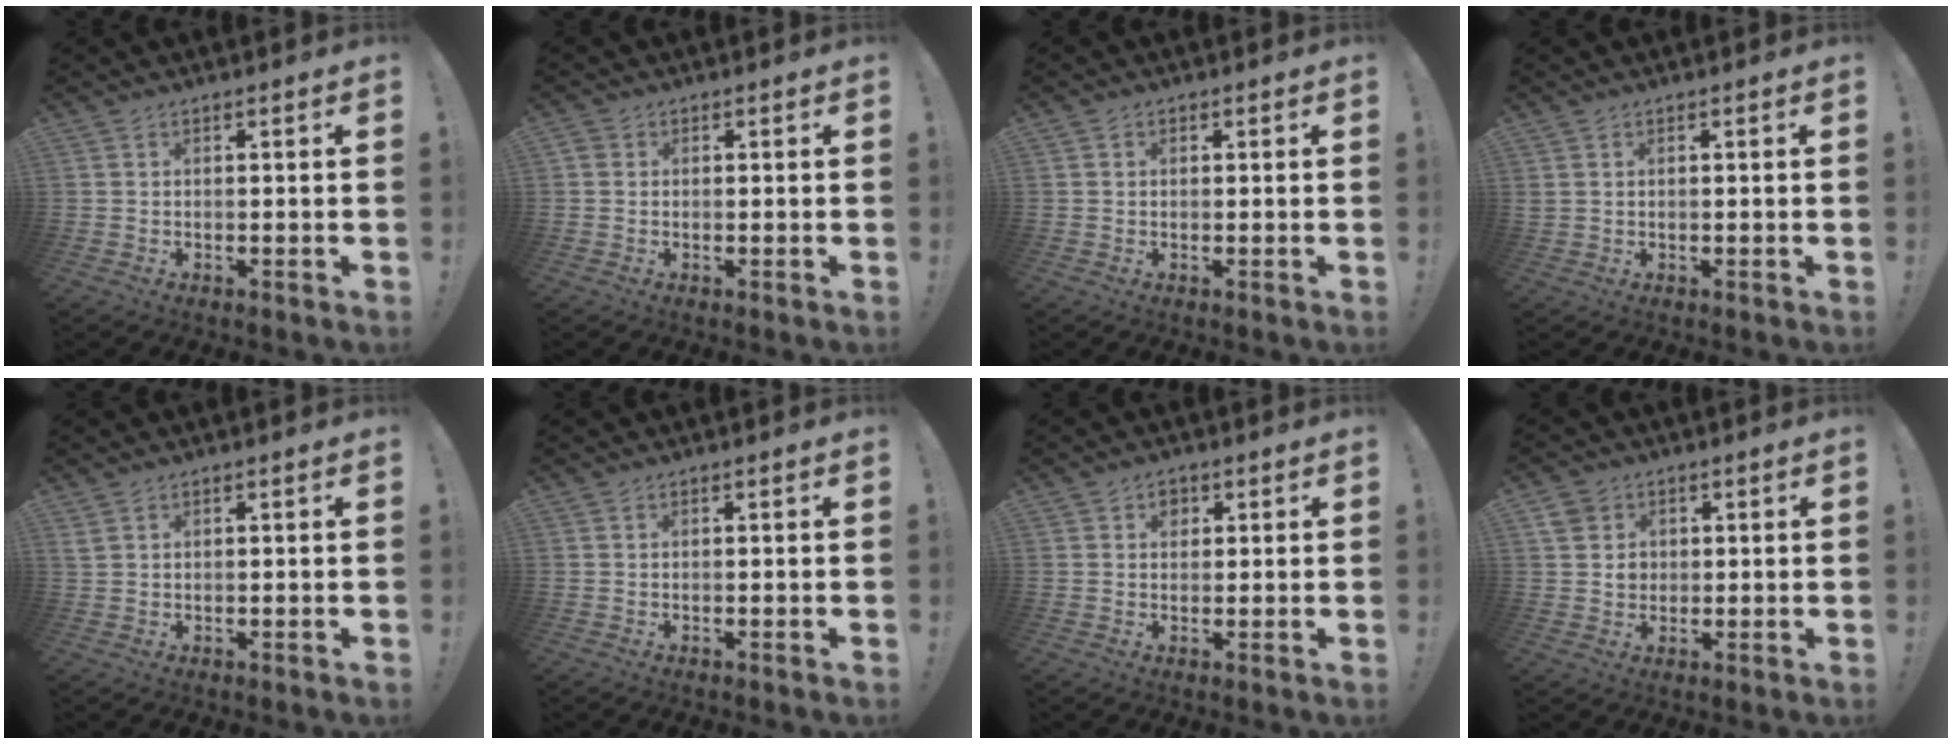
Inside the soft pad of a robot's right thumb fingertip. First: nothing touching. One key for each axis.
{"total": 1.3, "fx": 0.3, "fy": 1.2, "fz": 0.4, "tx": 0.001, "ty": 0.001, "tz": 0.004}
{"total": 0.8, "fx": 0.1, "fy": 0.8, "fz": 0.2, "tx": 0.005, "ty": -0.001, "tz": 0.001}
{"total": 0.8, "fx": 0.4, "fy": 0.6, "fz": 0.3, "tx": -0.008, "ty": 0.003, "tz": 0.007}
{"total": 1.6, "fx": 1.0, "fy": 0.8, "fz": 1.0, "tx": -0.021, "ty": 0.003, "tz": 0.020}
{"total": 0.0}
{"total": 3.0, "fx": 1.2, "fy": 2.5, "fz": 1.3, "tx": -0.008, "ty": -0.004, "tz": 0.017}
{"total": 5.5, "fx": 1.8, "fy": 5.0, "fz": 1.4, "tx": -0.017, "ty": -0.007, "tz": 0.033}